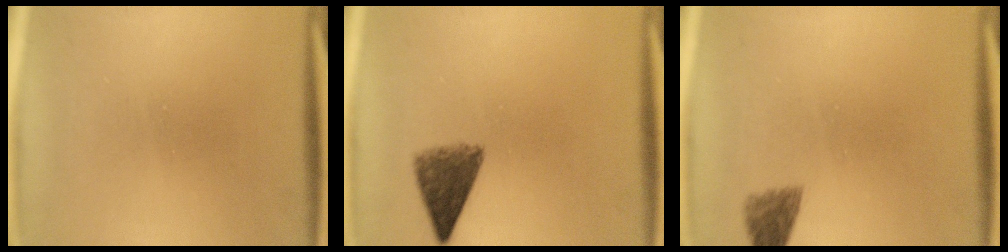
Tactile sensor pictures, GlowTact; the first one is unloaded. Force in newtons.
{"total": 5.8}
{"total": 2.0}